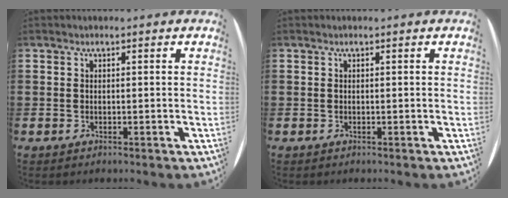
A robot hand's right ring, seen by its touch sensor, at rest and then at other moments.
{"total": 0.0}